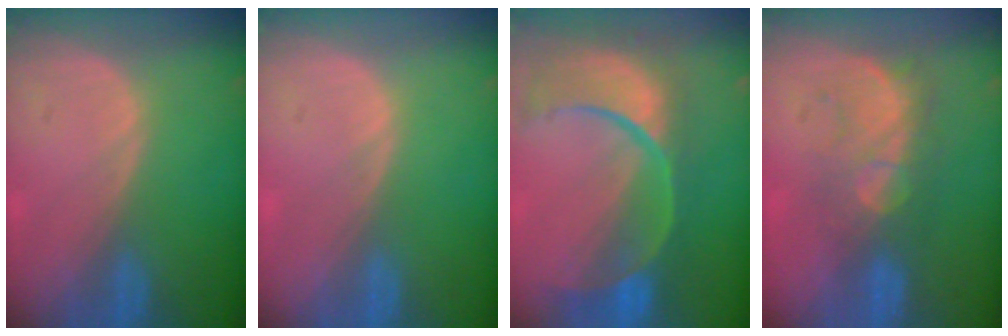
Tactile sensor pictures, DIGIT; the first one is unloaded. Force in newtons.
{"total": 0.0}
{"total": 12.8, "press": 10.4, "slide": 7.5}
{"total": 7.6, "press": 7.1, "slide": 2.8}